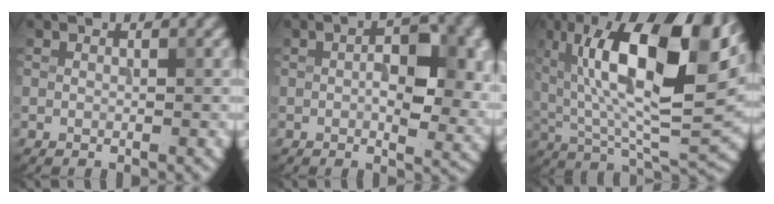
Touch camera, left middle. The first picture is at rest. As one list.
[{"total": 7.3, "force": [0.6, 3.5, 6.4], "torque": [-0.094, -0.001, 0.008]}, {"total": 15.5, "force": [5.7, 5.3, 13.4], "torque": [-0.221, 0.008, 0.091]}]